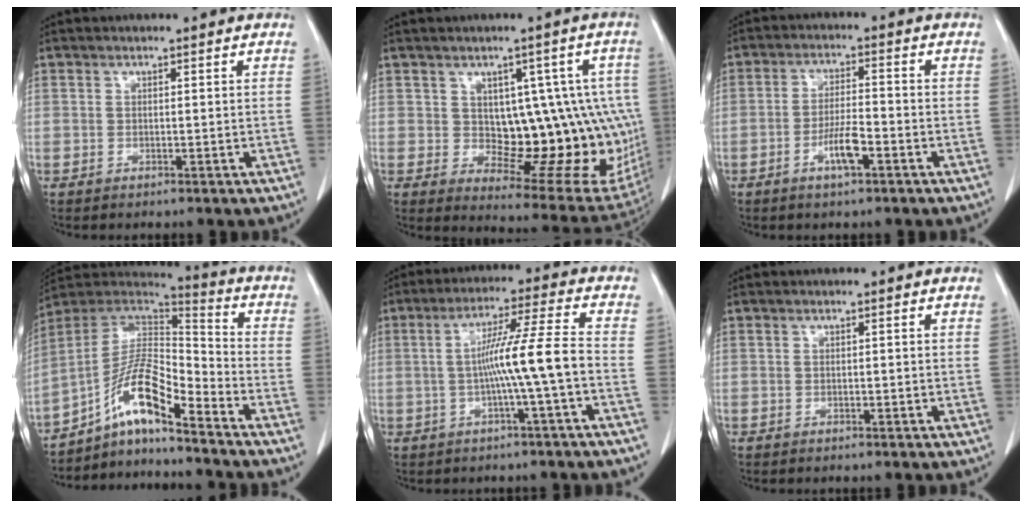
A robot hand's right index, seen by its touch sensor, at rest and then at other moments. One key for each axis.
{"total": 14.7, "fx": 0.6, "fy": 7.3, "fz": 12.8, "tx": -0.134, "ty": 0.013, "tz": 0.025}
{"total": 5.1, "fx": -2.3, "fy": 0.9, "fz": 4.4, "tx": -0.086, "ty": -0.001, "tz": -0.044}
{"total": 11.8, "fx": -7.8, "fy": 1.6, "fz": 8.7, "tx": -0.160, "ty": 0.024, "tz": -0.141}
{"total": 8.7, "fx": -1.6, "fy": -1.3, "fz": 8.5, "tx": -0.151, "ty": 0.015, "tz": -0.025}
{"total": 0.0}